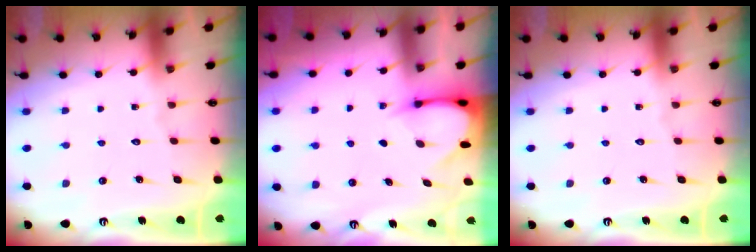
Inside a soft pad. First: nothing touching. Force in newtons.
{"total": 3.5, "press": 3.4, "slide": 0.3}
{"total": 0.0}